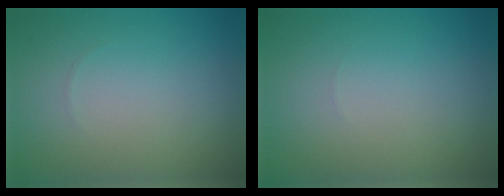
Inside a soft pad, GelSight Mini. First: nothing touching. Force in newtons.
{"total": 0.0}